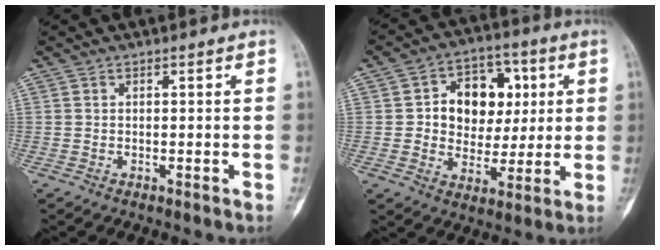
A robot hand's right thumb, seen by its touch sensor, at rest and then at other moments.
{"total": 13.7, "force": [2.5, 10.6, 8.4], "torque": [-0.068, 0.010, 0.041]}